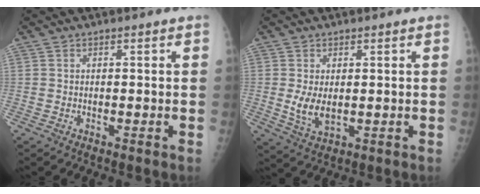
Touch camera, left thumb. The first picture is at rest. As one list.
[{"total": 5.4, "force": [0.0, 3.2, 4.4], "torque": [-0.074, -0.012, 0.009]}]